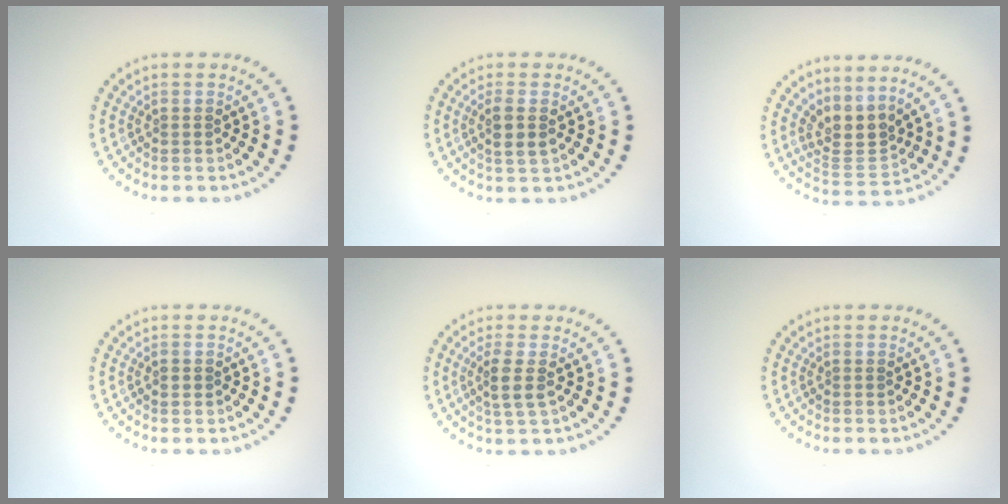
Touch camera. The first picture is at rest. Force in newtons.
{"total": 2.0, "press": 1.8, "slide": 0.9}
{"total": 3.0, "press": 2.2, "slide": 2.0}
{"total": 0.9, "press": 0.9, "slide": 0.1}
{"total": 2.1, "press": 1.7, "slide": 1.2}
{"total": 0.0}